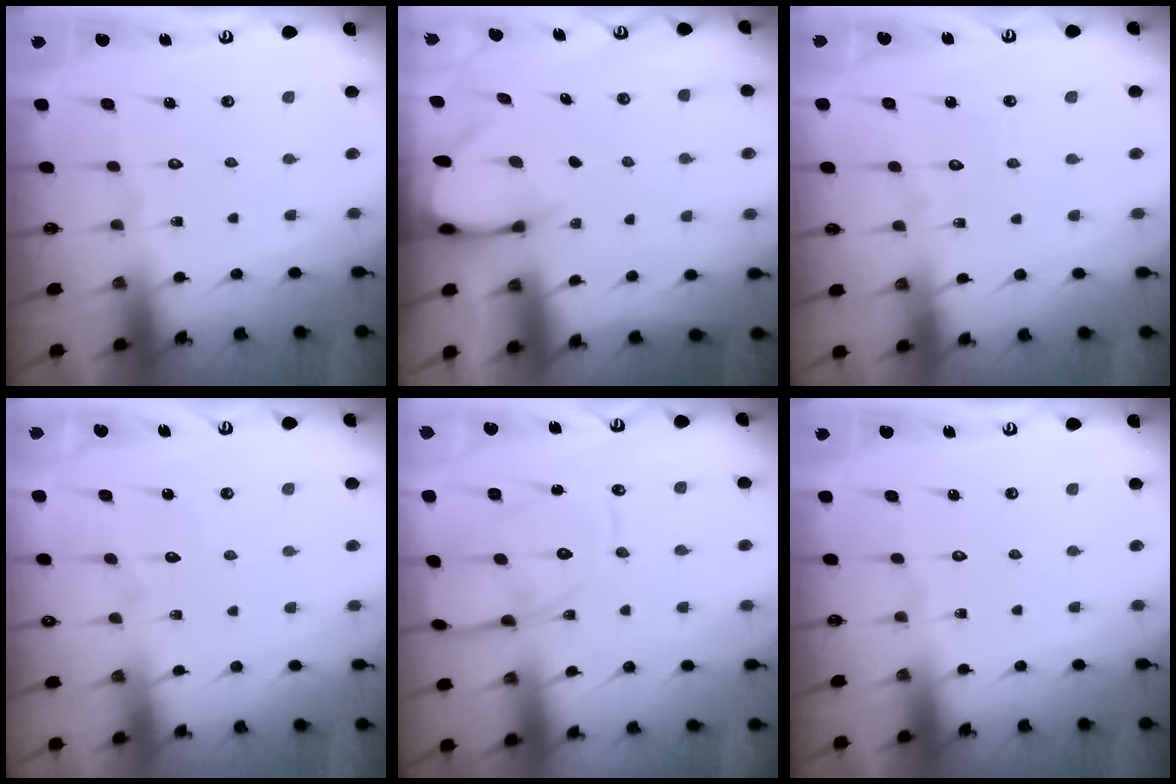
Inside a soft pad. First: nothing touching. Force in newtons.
{"total": 2.6, "press": 2.5, "slide": 0.4}
{"total": 2.8, "press": 2.8, "slide": 0.3}
{"total": 2.9, "press": 2.9, "slide": 0.3}
{"total": 12.4, "press": 12.4, "slide": 0.7}
{"total": 0.0}